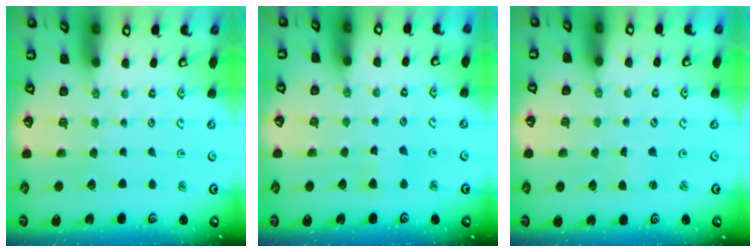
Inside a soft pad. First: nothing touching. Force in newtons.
{"total": 4.0, "press": 3.9, "slide": 0.5}
{"total": 0.9, "press": 0.9, "slide": 0.0}